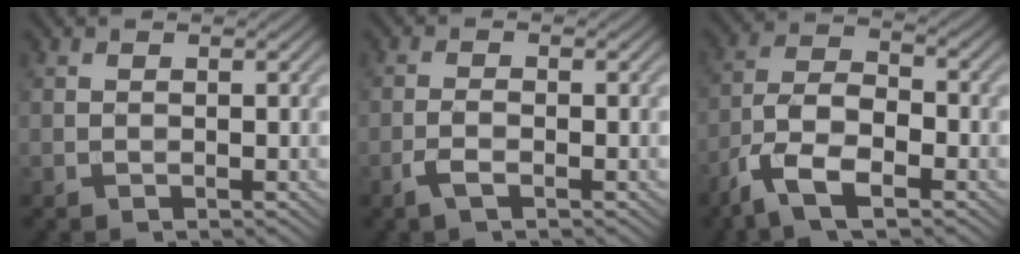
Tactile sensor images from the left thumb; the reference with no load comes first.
{"total": 2.1, "force": [-1.2, 0.5, 1.7], "torque": [-0.039, 0.004, -0.027]}
{"total": 9.1, "force": [-5.4, 3.6, 6.4], "torque": [-0.131, -0.004, -0.115]}